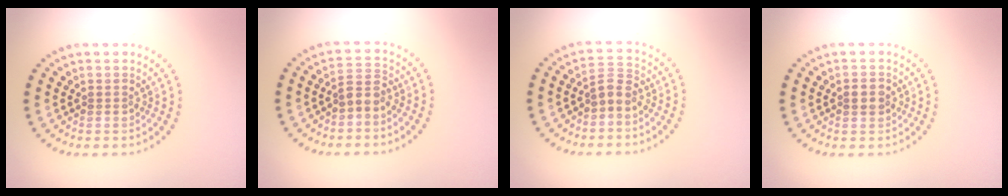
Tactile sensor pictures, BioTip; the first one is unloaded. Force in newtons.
{"total": 2.0, "press": 1.8, "slide": 1.0}
{"total": 1.9, "press": 1.6, "slide": 1.0}
{"total": 1.6, "press": 1.6, "slide": 0.2}